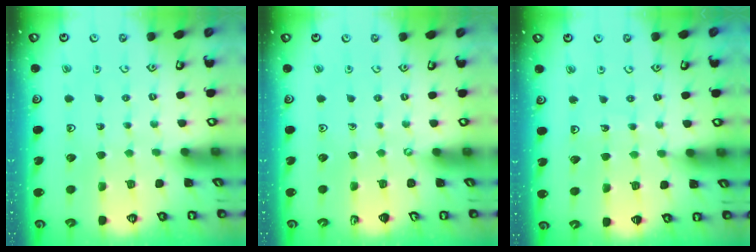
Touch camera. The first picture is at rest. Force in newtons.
{"total": 0.0}
{"total": 2.5, "press": 2.5, "slide": 0.2}